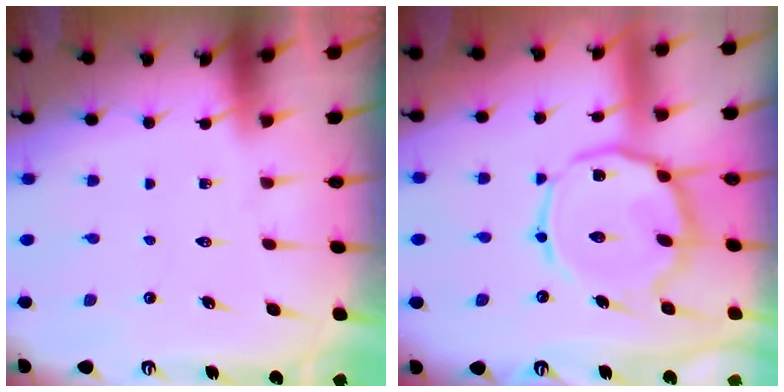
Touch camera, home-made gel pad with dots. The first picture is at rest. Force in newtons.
{"total": 14.6, "press": 14.5, "slide": 0.9}